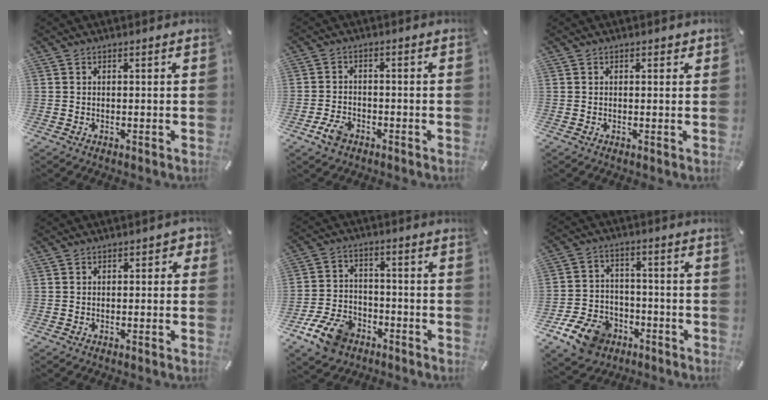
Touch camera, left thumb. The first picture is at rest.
{"total": 4.6, "force": [-2.7, 2.9, 2.2], "torque": [-0.053, 0.011, -0.053]}
{"total": 0.6, "force": [0.1, 0.5, 0.4], "torque": [-0.008, 0.004, 0.001]}
{"total": 2.0, "force": [-0.7, 1.2, 1.4], "torque": [-0.017, 0.005, -0.016]}
{"total": 11.1, "force": [-6.4, 7.5, 5.2], "torque": [-0.096, 0.043, -0.114]}
{"total": 11.6, "force": [-7.1, 8.0, 4.5], "torque": [-0.075, 0.058, -0.126]}